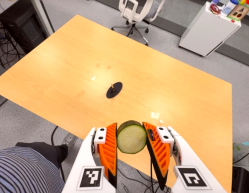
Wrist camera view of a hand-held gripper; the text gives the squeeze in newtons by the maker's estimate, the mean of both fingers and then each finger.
{"total": 11.6, "left": 10.8, "right": 12.5}